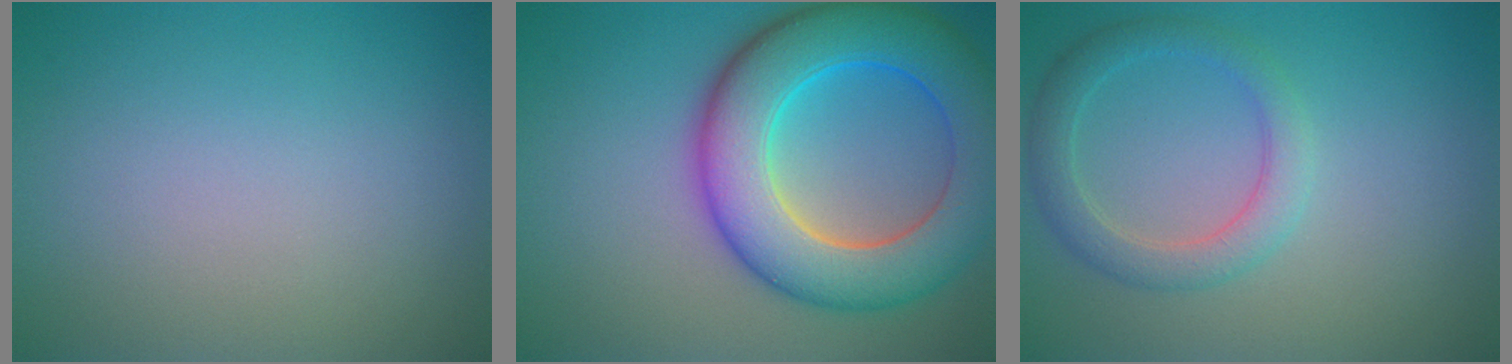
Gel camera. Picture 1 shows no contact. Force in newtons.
{"total": 10.6, "press": 10.6, "slide": 0.2}
{"total": 3.0, "press": 3.0, "slide": 0.1}